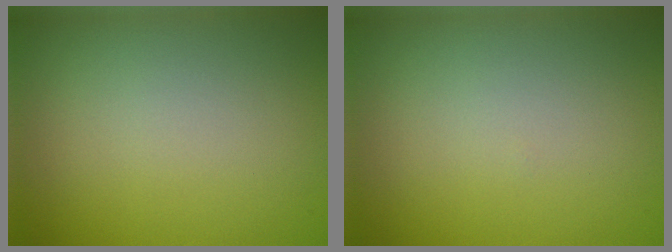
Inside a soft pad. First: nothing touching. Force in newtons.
{"total": 0.0}